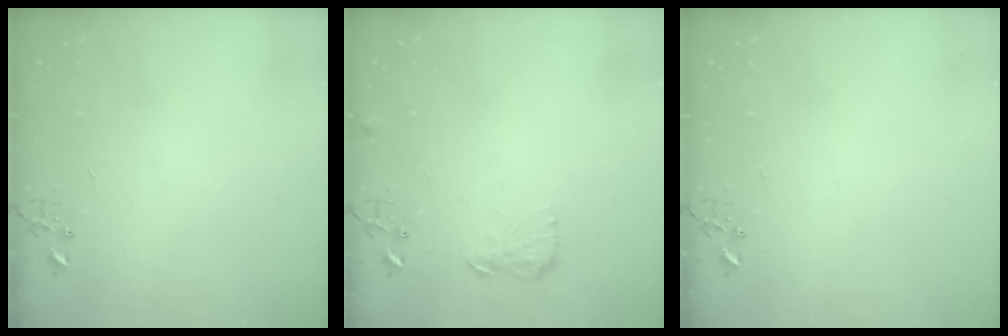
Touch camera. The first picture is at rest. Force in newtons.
{"total": 8.2, "press": 8.2, "slide": 0.4}
{"total": 0.0}